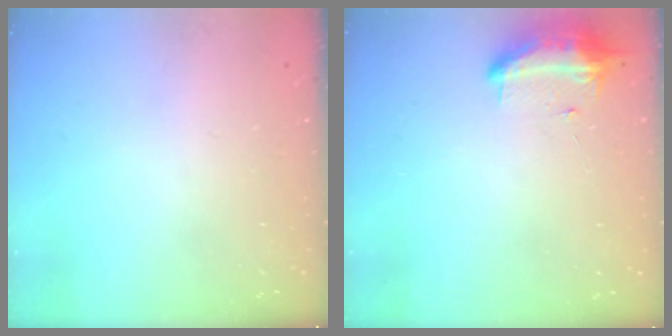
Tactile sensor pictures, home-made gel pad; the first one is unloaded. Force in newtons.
{"total": 9.0, "press": 8.8, "slide": 1.8}